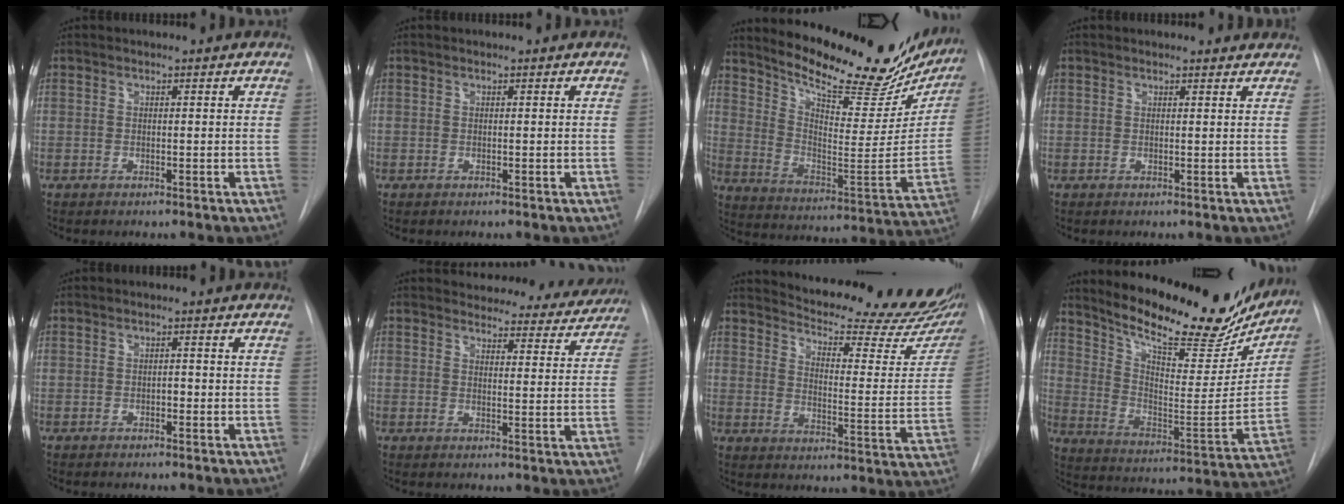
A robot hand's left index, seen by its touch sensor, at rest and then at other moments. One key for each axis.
{"total": 0.0}
{"total": 25.6, "fx": 21.6, "fy": 7.5, "fz": 11.3, "tx": -0.175, "ty": -0.053, "tz": 0.291}
{"total": 2.1, "fx": 2.1, "fy": 0.5, "fz": 0.0, "tx": -0.007, "ty": -0.003, "tz": 0.013}
{"total": 1.0, "fx": -0.8, "fy": 0.4, "fz": 0.5, "tx": -0.006, "ty": -0.003, "tz": -0.014}
{"total": 16.7, "fx": 15.9, "fy": 4.4, "fz": 2.7, "tx": -0.014, "ty": -0.028, "tz": 0.176}
{"total": 25.6, "fx": 22.7, "fy": 4.0, "fz": 11.1, "tx": -0.161, "ty": -0.100, "tz": 0.272}
{"total": 24.1, "fx": 20.4, "fy": 6.7, "fz": 11.0, "tx": -0.169, "ty": -0.043, "tz": 0.284}